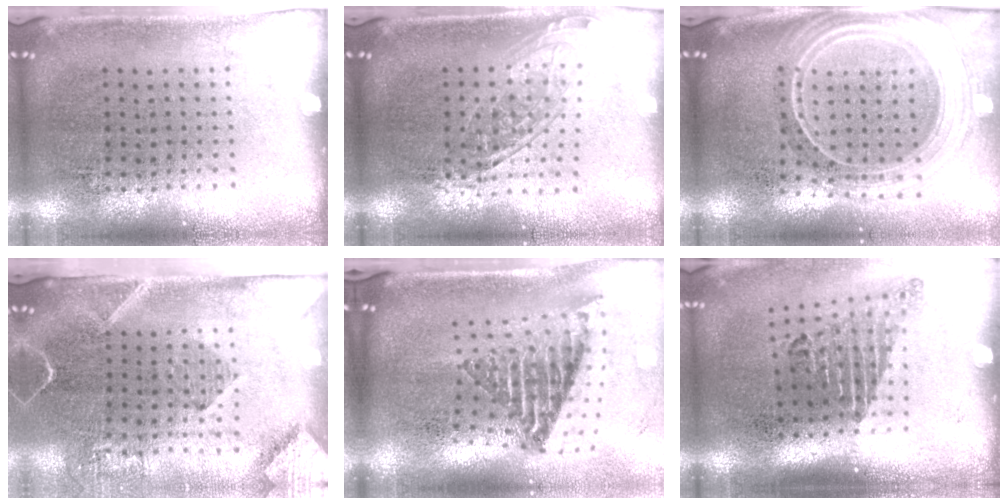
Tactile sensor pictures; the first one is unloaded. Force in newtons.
{"total": 1.5, "press": 1.3, "slide": 0.9}
{"total": 2.5, "press": 2.1, "slide": 1.3}
{"total": 2.9, "press": 2.1, "slide": 2.0}
{"total": 2.6, "press": 1.6, "slide": 2.0}
{"total": 1.7, "press": 1.2, "slide": 1.2}